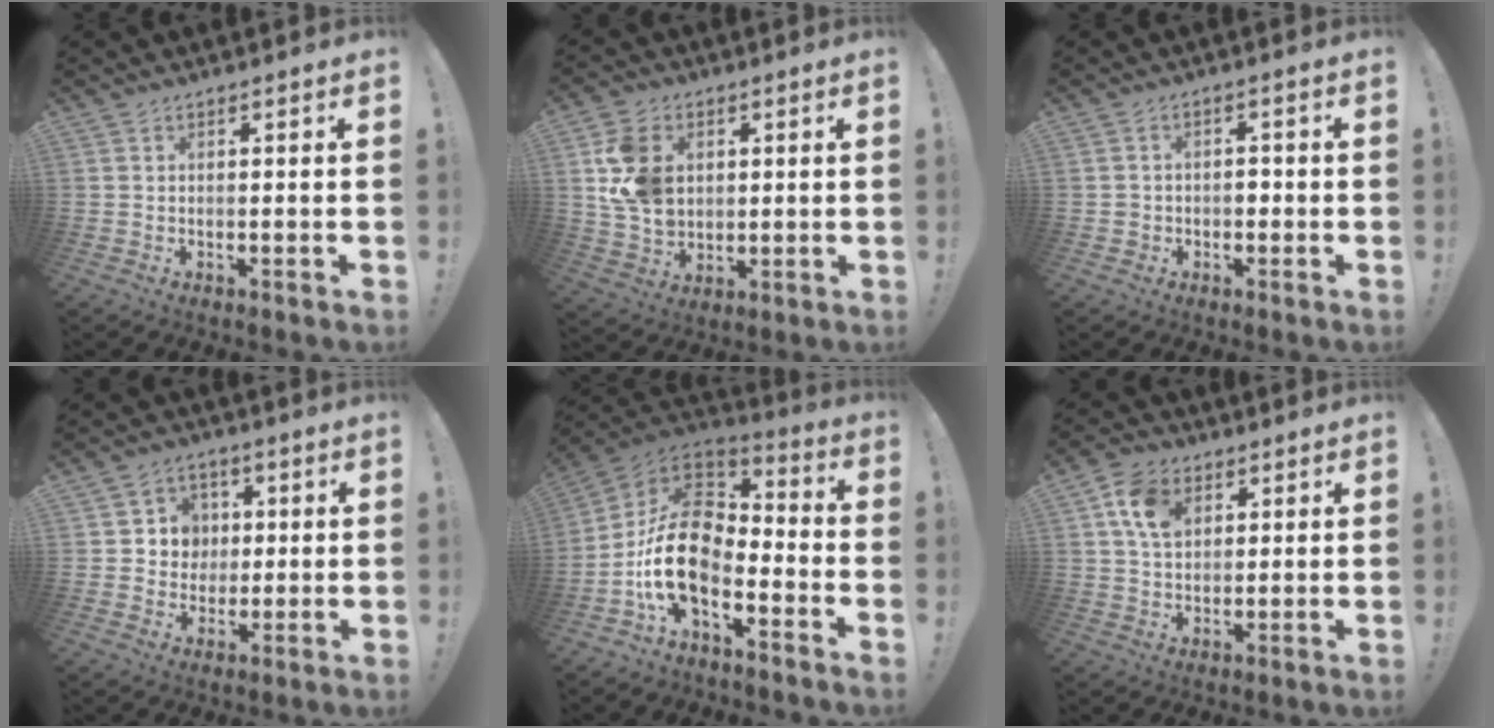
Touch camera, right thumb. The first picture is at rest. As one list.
[{"total": 14.2, "force": [3.5, 10.9, 8.3], "torque": [-0.150, -0.007, 0.070]}, {"total": 2.7, "force": [-0.8, 2.4, 0.9], "torque": [-0.012, 0.001, -0.017]}, {"total": 7.4, "force": [0.7, 7.2, 1.4], "torque": [-0.023, -0.002, 0.017]}, {"total": 17.9, "force": [-5.4, 10.4, 13.6], "torque": [-0.262, 0.029, -0.086]}, {"total": 9.9, "force": [3.9, 7.2, 5.5], "torque": [-0.090, -0.001, 0.077]}]